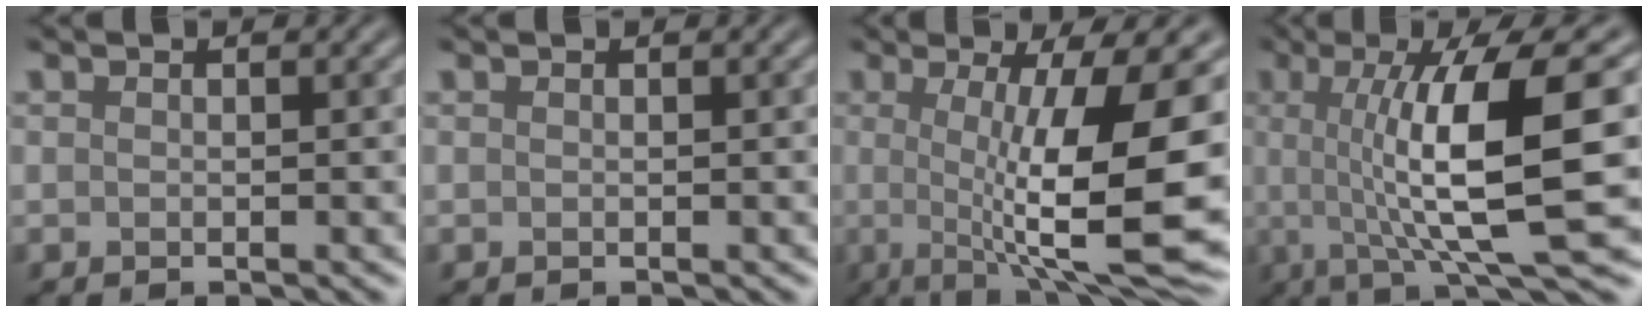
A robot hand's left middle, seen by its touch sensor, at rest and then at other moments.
{"total": 0.0}
{"total": 13.6, "force": [-0.8, 3.5, 13.2], "torque": [-0.166, -0.005, -0.015]}
{"total": 11.8, "force": [0.7, 2.7, 11.5], "torque": [-0.151, 0.007, 0.011]}